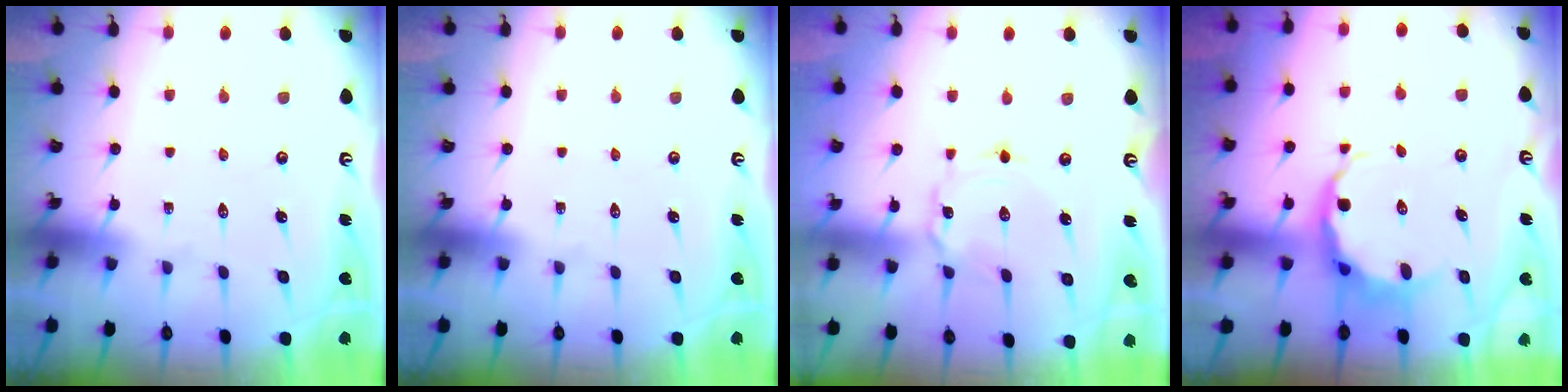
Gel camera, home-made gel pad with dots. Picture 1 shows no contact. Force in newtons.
{"total": 0.0}
{"total": 2.2, "press": 2.2, "slide": 0.3}
{"total": 5.8, "press": 5.3, "slide": 2.2}